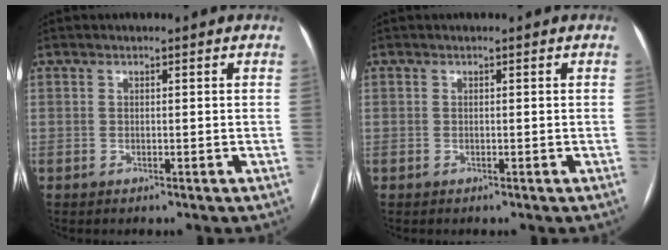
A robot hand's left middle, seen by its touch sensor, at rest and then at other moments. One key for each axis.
{"total": 0.0}